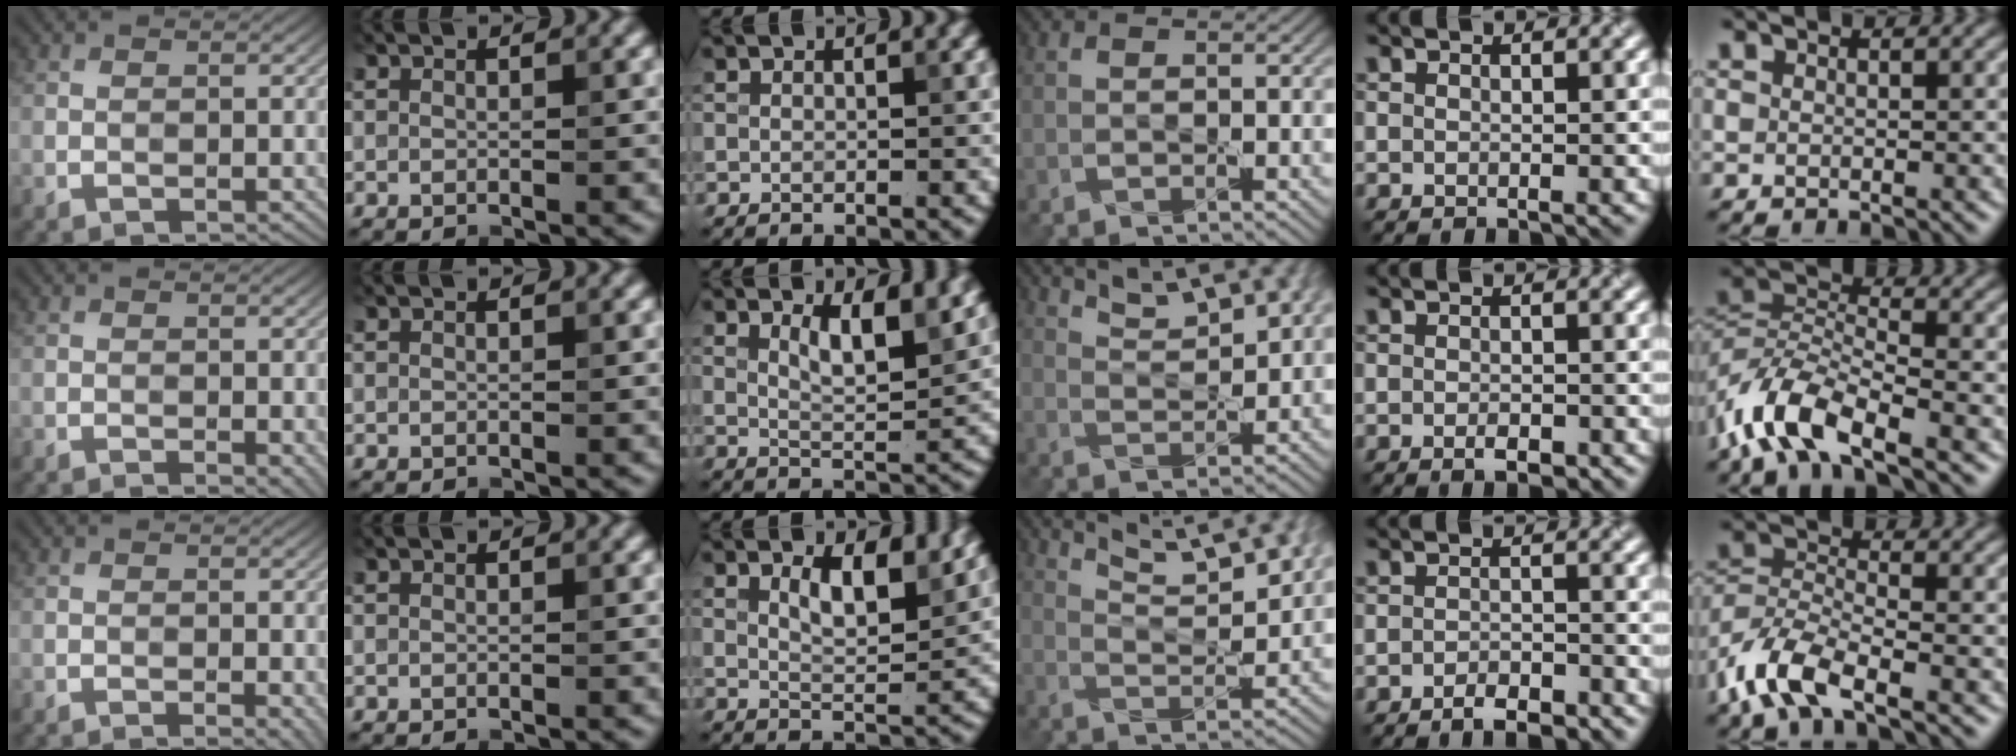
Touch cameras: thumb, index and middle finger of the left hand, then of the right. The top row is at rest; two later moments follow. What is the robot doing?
{"motion": "pour", "object": "sugar"}